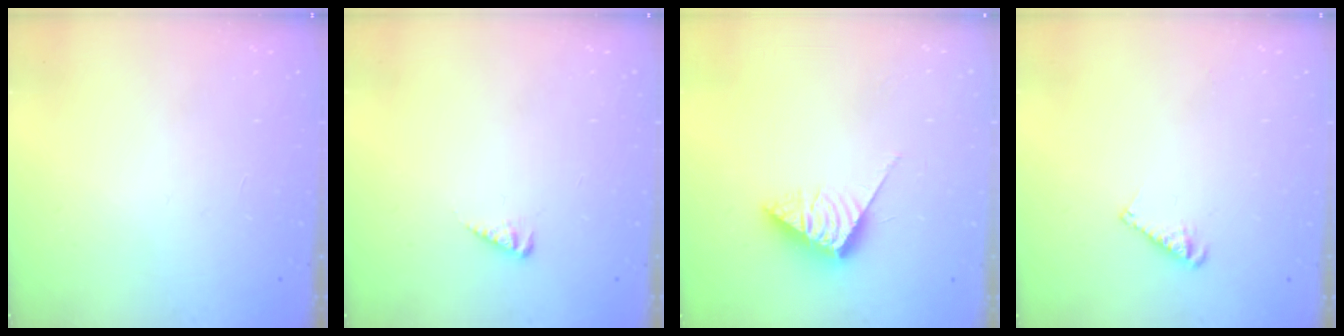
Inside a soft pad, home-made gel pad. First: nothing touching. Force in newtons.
{"total": 2.7, "press": 2.7, "slide": 0.3}
{"total": 8.2, "press": 8.2, "slide": 0.4}
{"total": 4.9, "press": 4.9, "slide": 0.7}